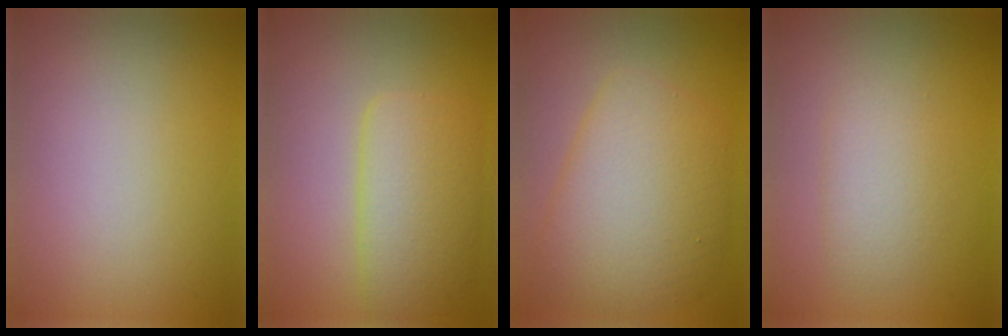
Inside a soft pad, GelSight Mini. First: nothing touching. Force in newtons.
{"total": 4.5, "press": 4.5, "slide": 0.3}
{"total": 6.8, "press": 6.8, "slide": 0.2}
{"total": 2.3, "press": 2.2, "slide": 0.1}